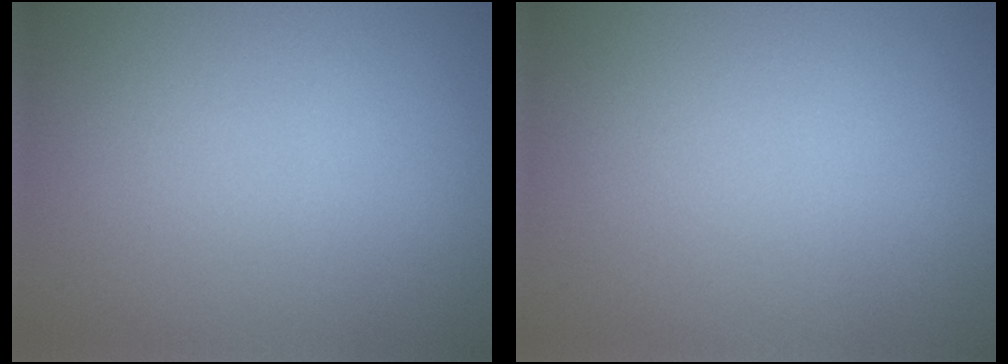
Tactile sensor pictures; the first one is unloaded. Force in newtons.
{"total": 0.0}